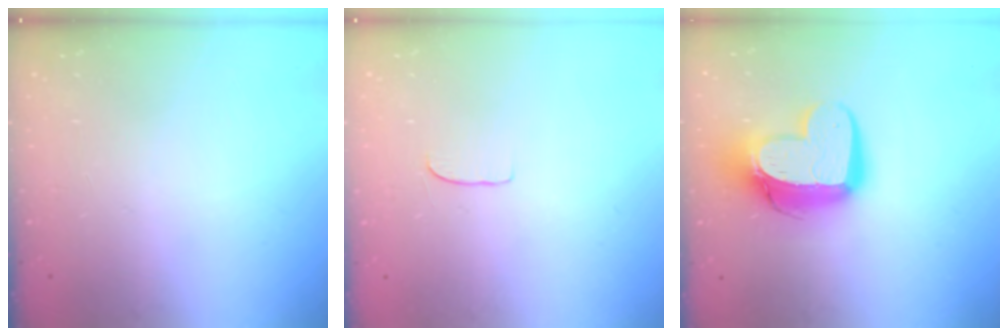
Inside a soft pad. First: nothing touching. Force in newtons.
{"total": 4.9, "press": 4.9, "slide": 0.5}
{"total": 14.9, "press": 14.9, "slide": 1.4}